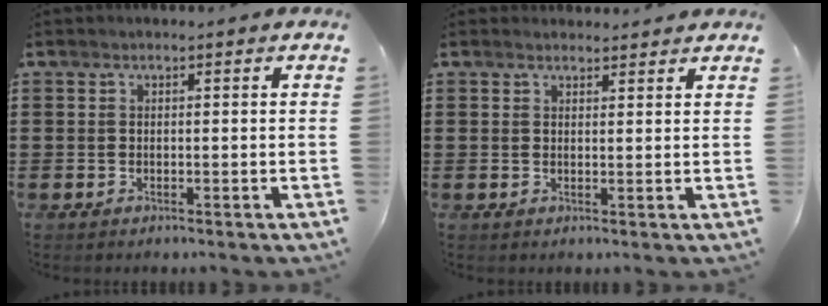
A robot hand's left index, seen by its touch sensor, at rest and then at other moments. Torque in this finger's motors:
{"motor_torque": [0.12, 0.09, -0.03, -0.02]}